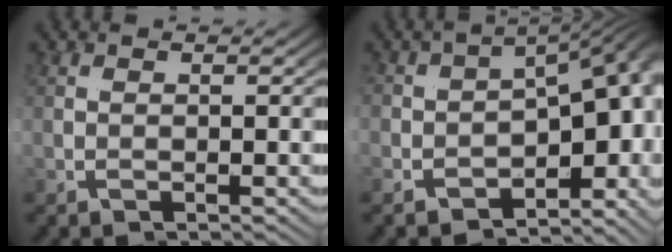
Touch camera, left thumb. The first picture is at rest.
{"total": 9.5, "force": [-1.4, 5.3, 7.7], "torque": [-0.108, -0.007, -0.015]}